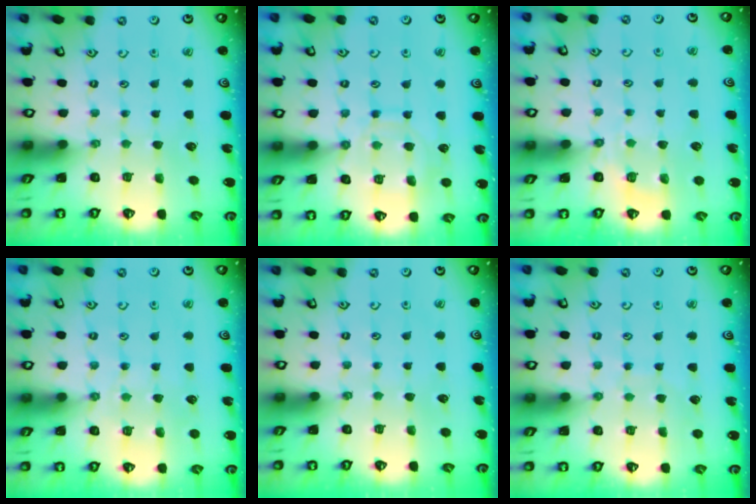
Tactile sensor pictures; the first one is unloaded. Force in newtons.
{"total": 11.7, "press": 11.7, "slide": 0.7}
{"total": 5.0, "press": 4.7, "slide": 1.5}
{"total": 5.3, "press": 5.3, "slide": 0.6}
{"total": 0.0}
{"total": 4.4, "press": 4.4, "slide": 0.5}